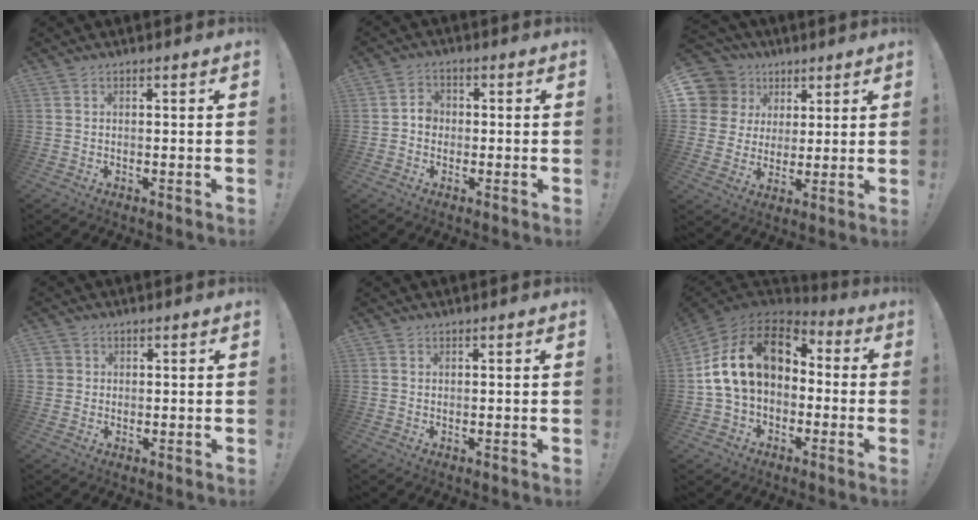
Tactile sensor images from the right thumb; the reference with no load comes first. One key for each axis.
{"total": 4.0, "fx": -0.9, "fy": 3.3, "fz": 2.0, "tx": -0.023, "ty": 0.008, "tz": -0.019}
{"total": 10.6, "fx": 4.0, "fy": 9.3, "fz": 3.1, "tx": -0.052, "ty": -0.019, "tz": 0.088}
{"total": 2.7, "fx": 0.8, "fy": 2.5, "fz": 0.2, "tx": -0.007, "ty": 0.001, "tz": 0.016}
{"total": 0.7, "fx": 0.6, "fy": 0.5, "fz": -0.1, "tx": 0.003, "ty": 0.000, "tz": 0.011}
{"total": 19.4, "fx": 4.3, "fy": 12.9, "fz": 13.9, "tx": -0.235, "ty": 0.003, "tz": 0.081}